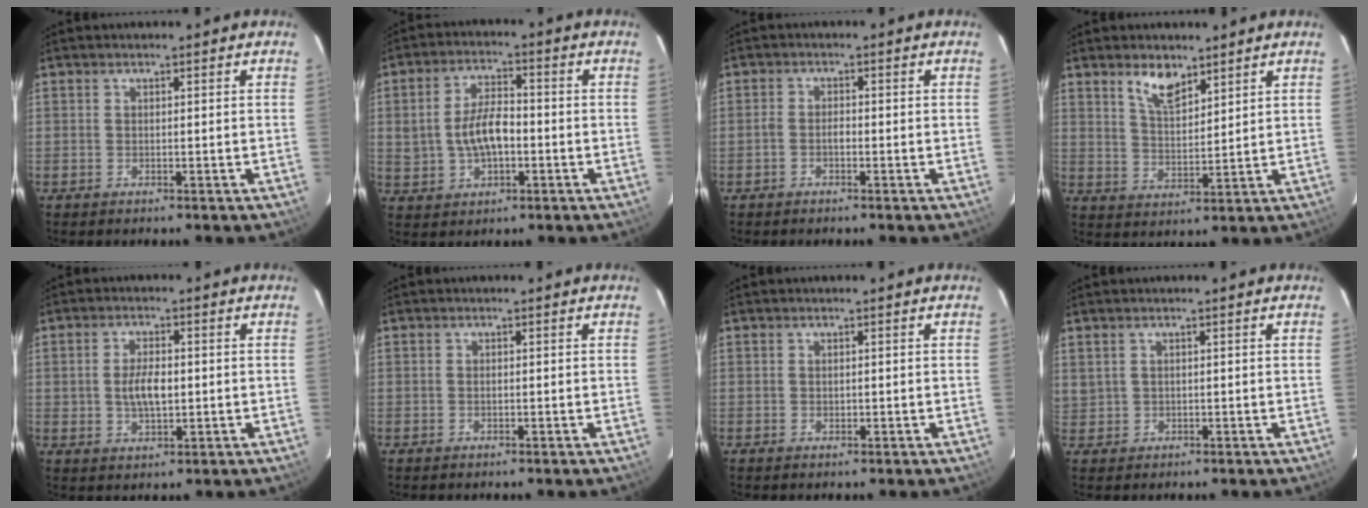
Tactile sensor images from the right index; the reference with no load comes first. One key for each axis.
{"total": 8.4, "fx": -1.0, "fy": 4.7, "fz": 7.0, "tx": -0.139, "ty": 0.010, "tz": -0.007}
{"total": 1.7, "fx": -0.9, "fy": 0.9, "fz": 1.2, "tx": -0.026, "ty": 0.005, "tz": -0.020}
{"total": 6.2, "fx": 4.4, "fy": 2.4, "fz": 3.7, "tx": -0.065, "ty": 0.001, "tz": 0.085}
{"total": 5.5, "fx": 0.1, "fy": 2.8, "fz": 4.7, "tx": -0.089, "ty": 0.001, "tz": 0.006}
{"total": 0.6, "fx": -0.1, "fy": 0.4, "fz": 0.4, "tx": -0.007, "ty": 0.002, "tz": -0.001}
{"total": 0.7, "fx": 0.1, "fy": 0.6, "fz": 0.3, "tx": -0.003, "ty": 0.000, "tz": 0.003}
{"total": 2.5, "fx": 1.1, "fy": 2.0, "fz": 1.0, "tx": -0.017, "ty": 0.004, "tz": 0.030}